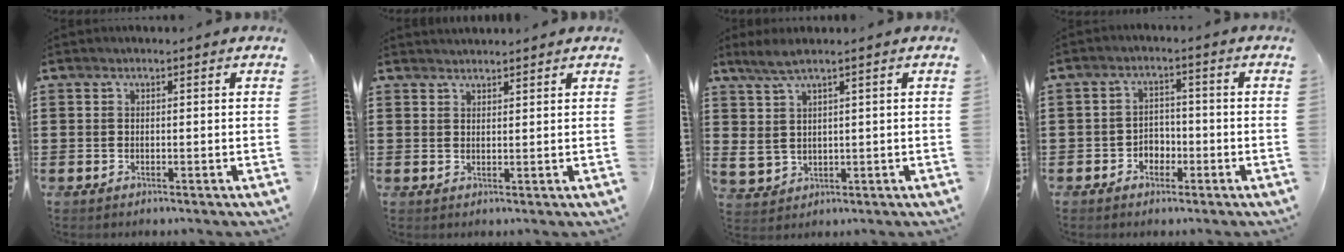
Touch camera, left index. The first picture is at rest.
{"total": 1.5, "force": [1.5, 0.0, 0.0], "torque": [-0.003, 0.001, 0.030]}
{"total": 4.2, "force": [1.7, 2.0, 3.3], "torque": [-0.081, 0.001, 0.028]}
{"total": 2.7, "force": [-1.7, 1.9, 1.0], "torque": [-0.024, 0.006, -0.038]}